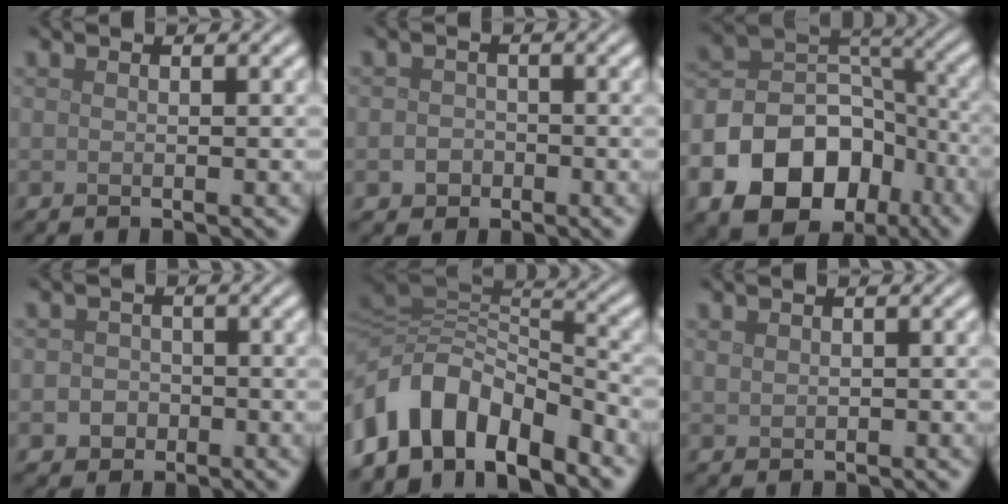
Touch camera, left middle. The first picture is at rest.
{"total": 1.6, "force": [-0.7, 1.3, 0.5], "torque": [-0.001, -0.001, -0.015]}
{"total": 12.7, "force": [-6.5, 9.0, 6.3], "torque": [-0.125, 0.007, -0.111]}
{"total": 2.0, "force": [-0.7, 1.8, 0.7], "torque": [0.005, 0.000, -0.019]}
{"total": 9.7, "force": [-5.1, 5.9, 5.8], "torque": [-0.094, 0.005, -0.093]}
{"total": 0.8, "force": [0.2, 0.7, 0.3], "torque": [-0.005, -0.003, 0.008]}